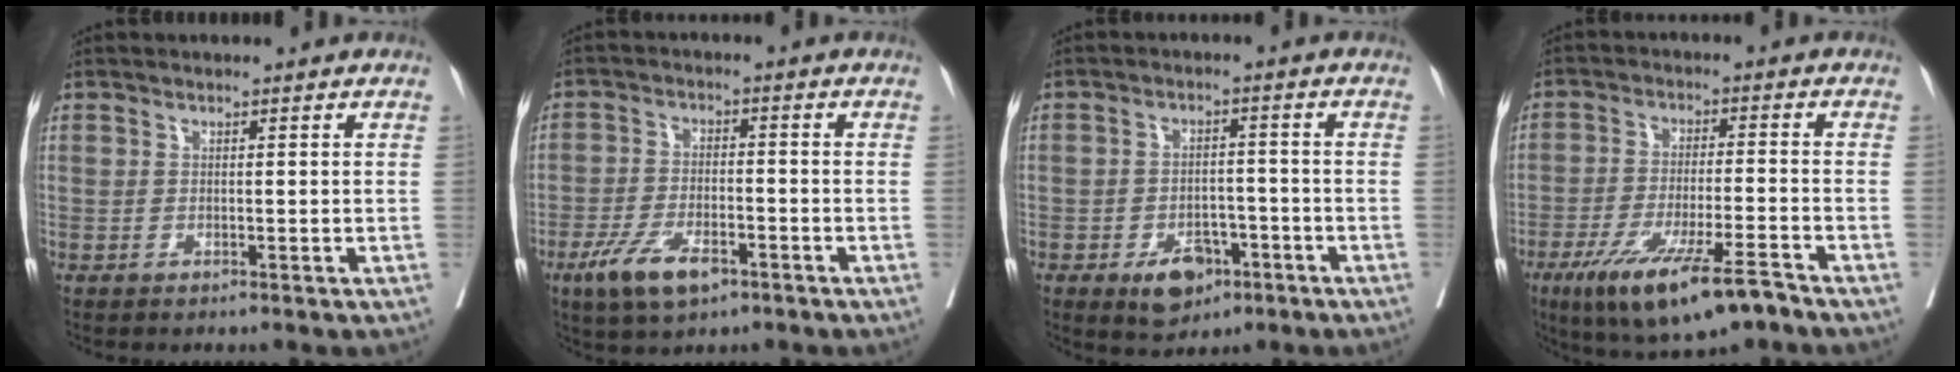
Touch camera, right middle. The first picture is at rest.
{"total": 7.9, "force": [-4.6, 3.0, 5.6], "torque": [-0.114, -0.009, -0.079]}
{"total": 6.5, "force": [-3.5, 3.9, 3.9], "torque": [-0.054, 0.004, -0.049]}
{"total": 13.1, "force": [-8.6, 1.9, 9.7], "torque": [-0.167, -0.027, -0.142]}